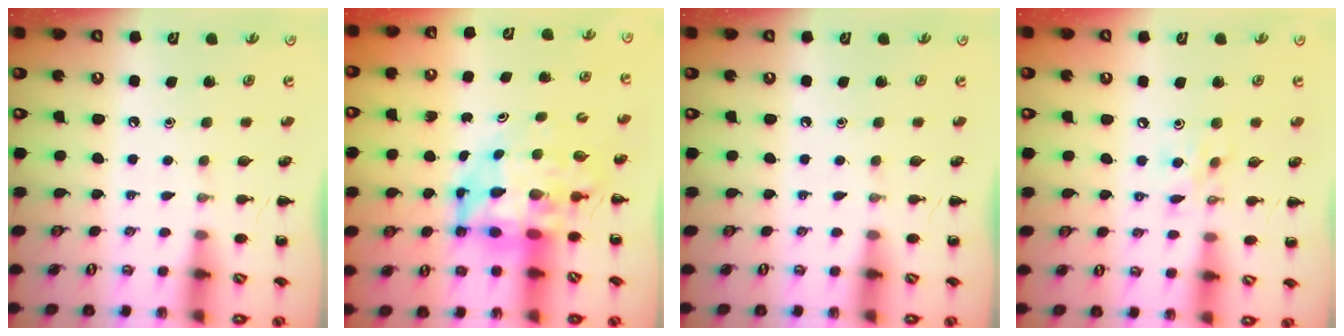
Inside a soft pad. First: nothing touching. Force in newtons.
{"total": 8.0, "press": 7.6, "slide": 2.3}
{"total": 0.0}
{"total": 6.3, "press": 6.3, "slide": 0.6}